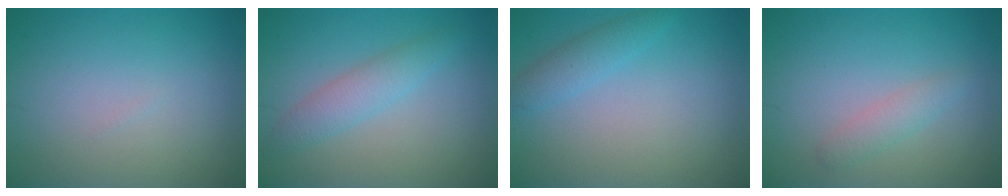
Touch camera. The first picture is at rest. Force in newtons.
{"total": 2.7, "press": 2.7, "slide": 0.1}
{"total": 2.0, "press": 2.0, "slide": 0.0}
{"total": 1.6, "press": 1.6, "slide": 0.1}